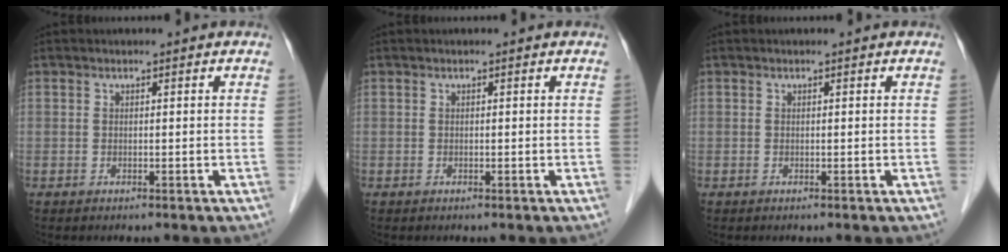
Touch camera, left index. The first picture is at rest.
{"total": 0.0}
{"total": 0.0}